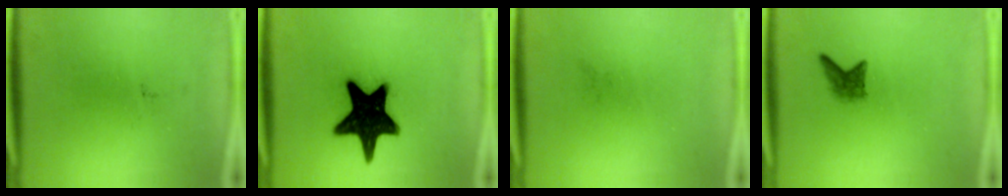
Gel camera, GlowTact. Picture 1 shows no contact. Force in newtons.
{"total": 18.7}
{"total": 0.0}
{"total": 2.1}